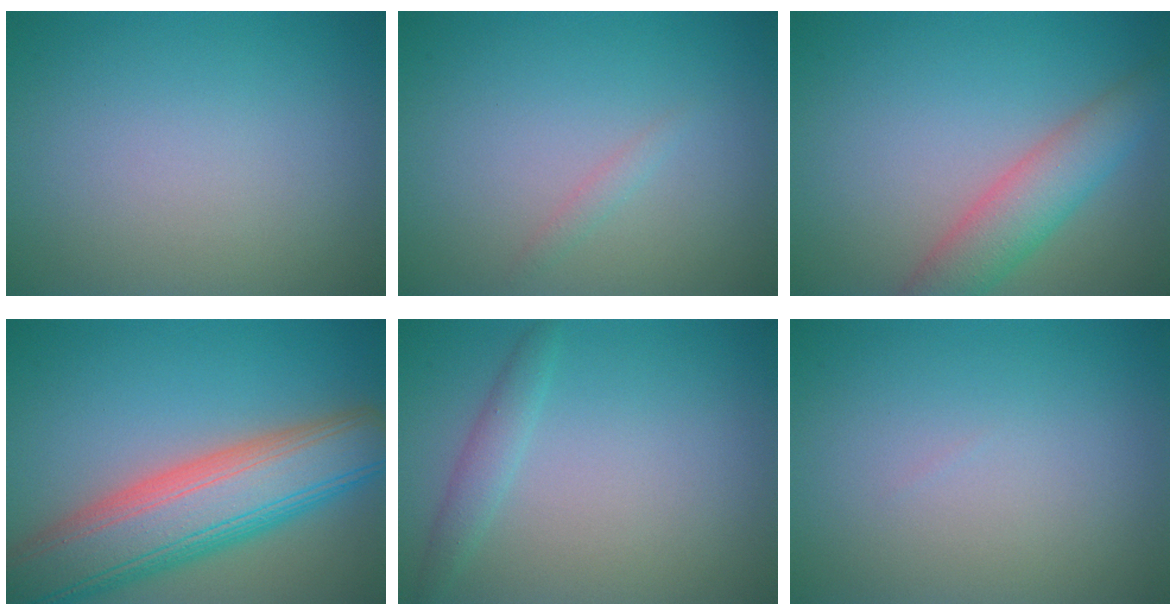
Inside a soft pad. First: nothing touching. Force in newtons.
{"total": 0.7, "press": 0.7, "slide": 0.0}
{"total": 4.6, "press": 4.6, "slide": 0.2}
{"total": 10.8, "press": 10.7, "slide": 0.8}
{"total": 1.6, "press": 1.6, "slide": 0.0}
{"total": 0.0}